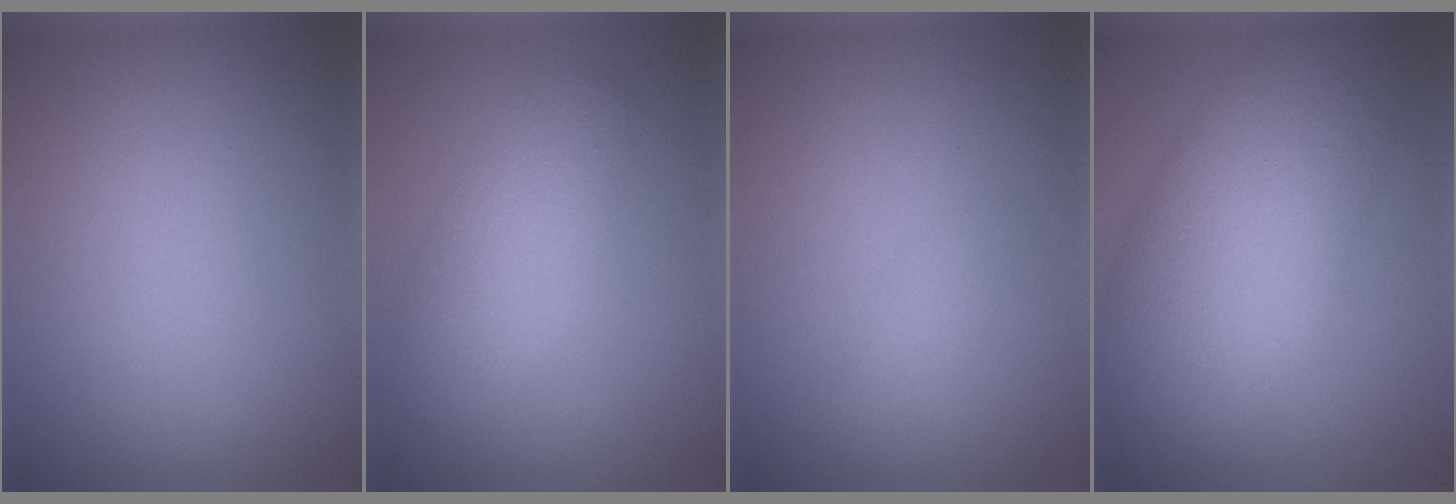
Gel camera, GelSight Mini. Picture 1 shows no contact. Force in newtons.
{"total": 3.5, "press": 3.5, "slide": 0.2}
{"total": 0.8, "press": 0.8, "slide": 0.0}
{"total": 8.5, "press": 8.5, "slide": 0.4}